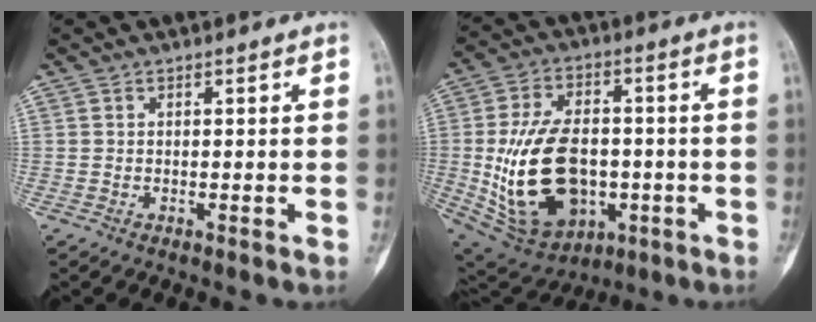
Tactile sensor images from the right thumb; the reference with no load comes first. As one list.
[{"total": 21.0, "force": [-2.7, 13.7, 15.7], "torque": [-0.275, 0.009, -0.019]}]